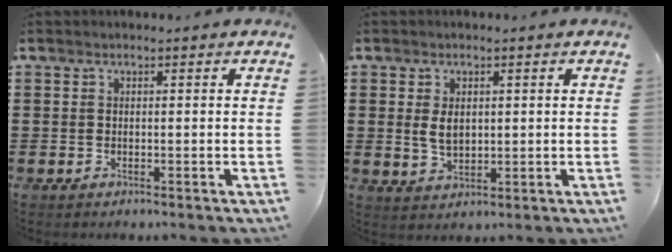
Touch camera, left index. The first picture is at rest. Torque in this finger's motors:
{"motor_torque": [1.06, 0.68, 0.58, 0.11]}